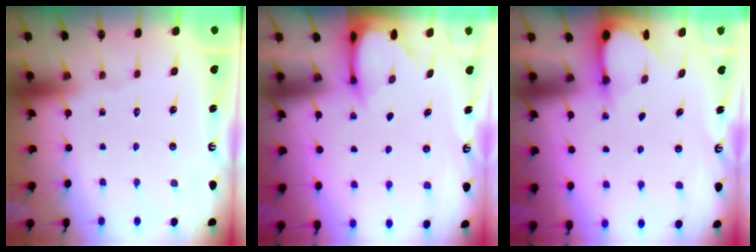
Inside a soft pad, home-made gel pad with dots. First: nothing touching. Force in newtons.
{"total": 3.3, "press": 3.3, "slide": 0.4}
{"total": 3.2, "press": 3.1, "slide": 0.4}